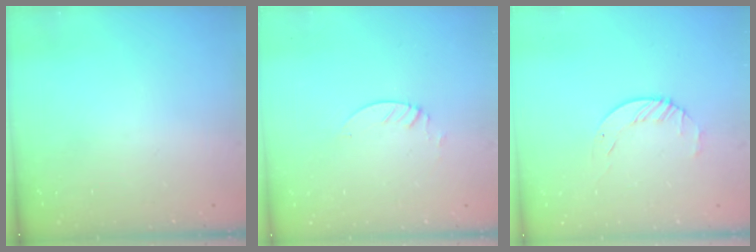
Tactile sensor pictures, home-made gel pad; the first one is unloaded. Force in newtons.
{"total": 1.3, "press": 1.3, "slide": 0.1}
{"total": 3.4, "press": 3.4, "slide": 0.4}